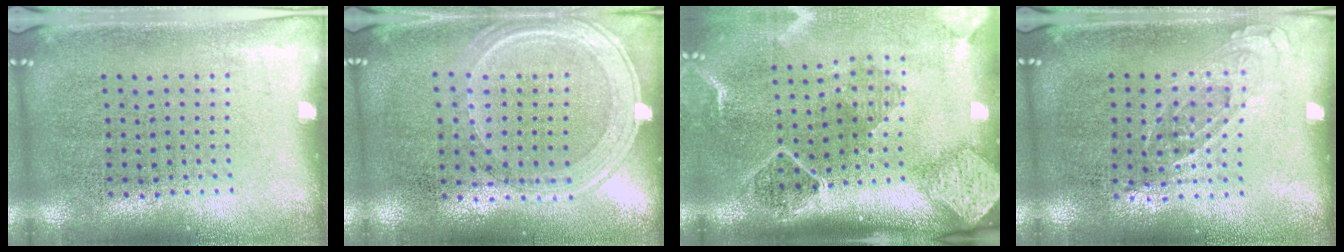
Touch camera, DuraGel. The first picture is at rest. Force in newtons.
{"total": 1.2, "press": 1.1, "slide": 0.3}
{"total": 2.7, "press": 2.0, "slide": 1.9}
{"total": 0.8, "press": 0.7, "slide": 0.3}